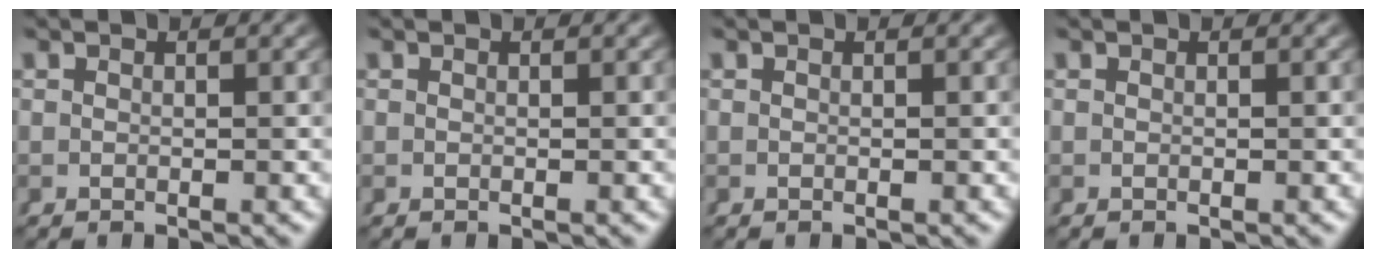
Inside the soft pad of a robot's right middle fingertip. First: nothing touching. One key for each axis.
{"total": 0.0}
{"total": 0.0}
{"total": 1.6, "fx": -0.2, "fy": -1.5, "fz": -0.4, "tx": 0.019, "ty": -0.009, "tz": 0.006}